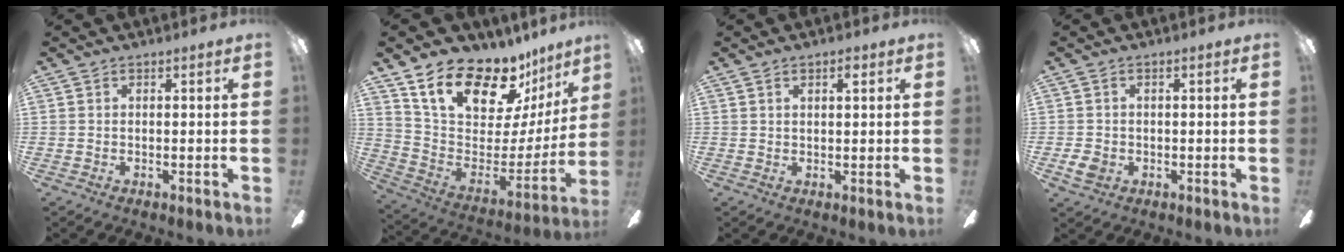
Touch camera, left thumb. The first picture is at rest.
{"total": 21.8, "force": [16.2, 9.8, 10.8], "torque": [-0.175, -0.113, 0.292]}
{"total": 1.9, "force": [1.2, 0.5, 1.4], "torque": [-0.023, -0.001, 0.018]}
{"total": 3.2, "force": [-0.9, 2.4, 2.0], "torque": [-0.045, 0.003, -0.020]}